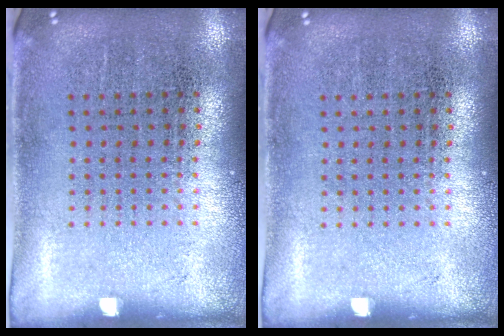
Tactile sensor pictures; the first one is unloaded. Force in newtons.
{"total": 0.0}